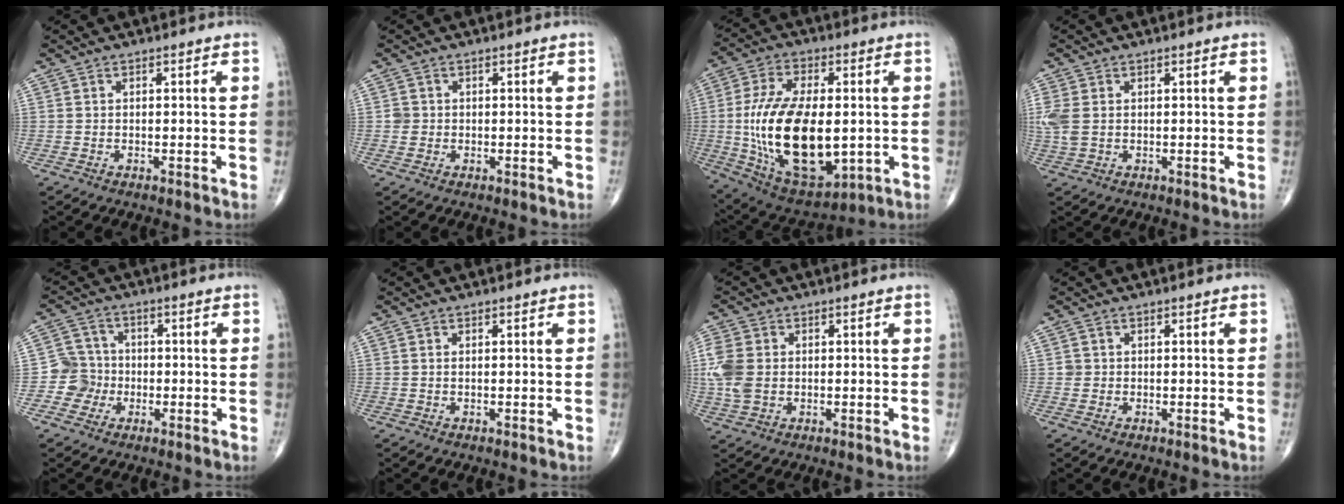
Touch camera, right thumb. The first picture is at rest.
{"total": 1.4, "force": [-0.1, 1.4, 0.2], "torque": [0.003, 0.005, -0.002]}
{"total": 24.1, "force": [-1.7, 12.3, 20.6], "torque": [-0.381, -0.011, -0.005]}
{"total": 4.6, "force": [0.4, 3.2, 3.3], "torque": [-0.102, 0.005, 0.012]}
{"total": 5.6, "force": [-1.6, 5.4, 0.3], "torque": [0.030, 0.017, -0.040]}
{"total": 0.0}
{"total": 7.2, "force": [0.1, 5.2, 5.0], "torque": [-0.126, 0.005, 0.001]}
{"total": 0.9, "force": [0.0, 0.9, 0.1], "torque": [0.005, 0.004, -0.001]}